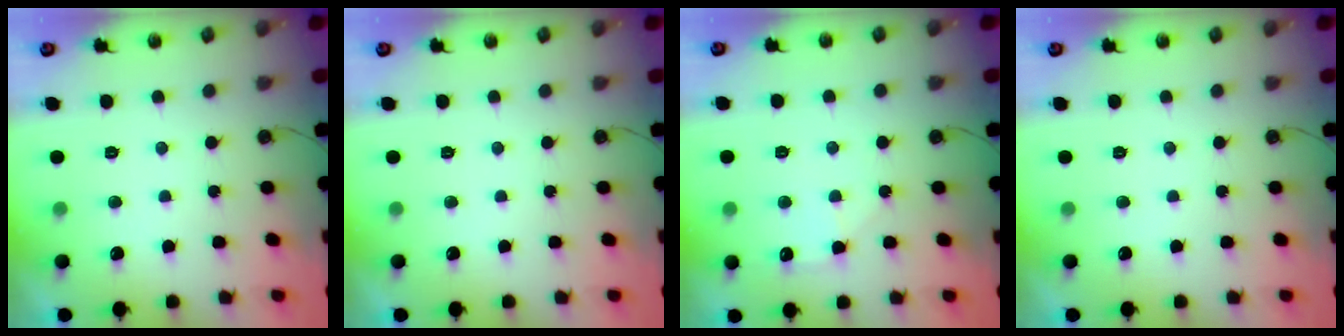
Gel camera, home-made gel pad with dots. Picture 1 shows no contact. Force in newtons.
{"total": 0.0}
{"total": 7.1, "press": 7.0, "slide": 0.9}
{"total": 0.0}